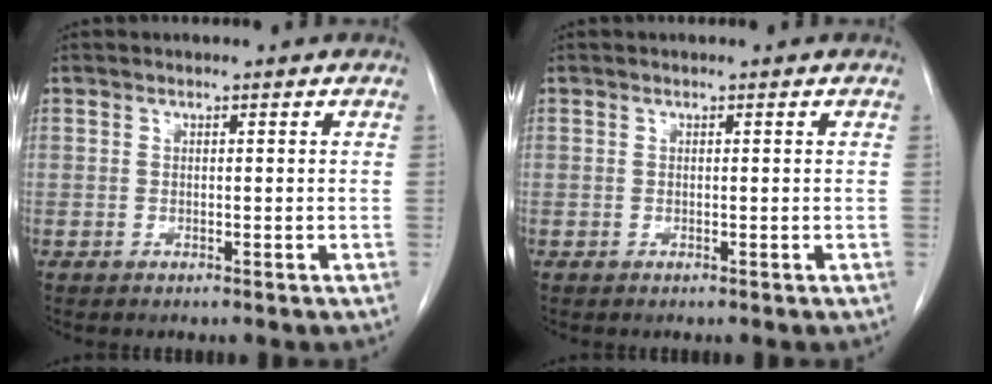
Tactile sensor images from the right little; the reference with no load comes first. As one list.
[{"total": 0.0}]